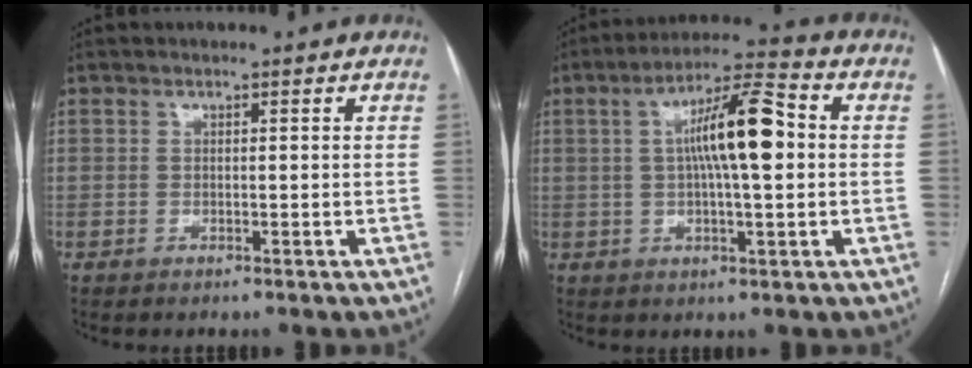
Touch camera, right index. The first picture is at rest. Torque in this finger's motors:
{"motor_torque": [1.59, -0.10, 0.77, 0.18]}